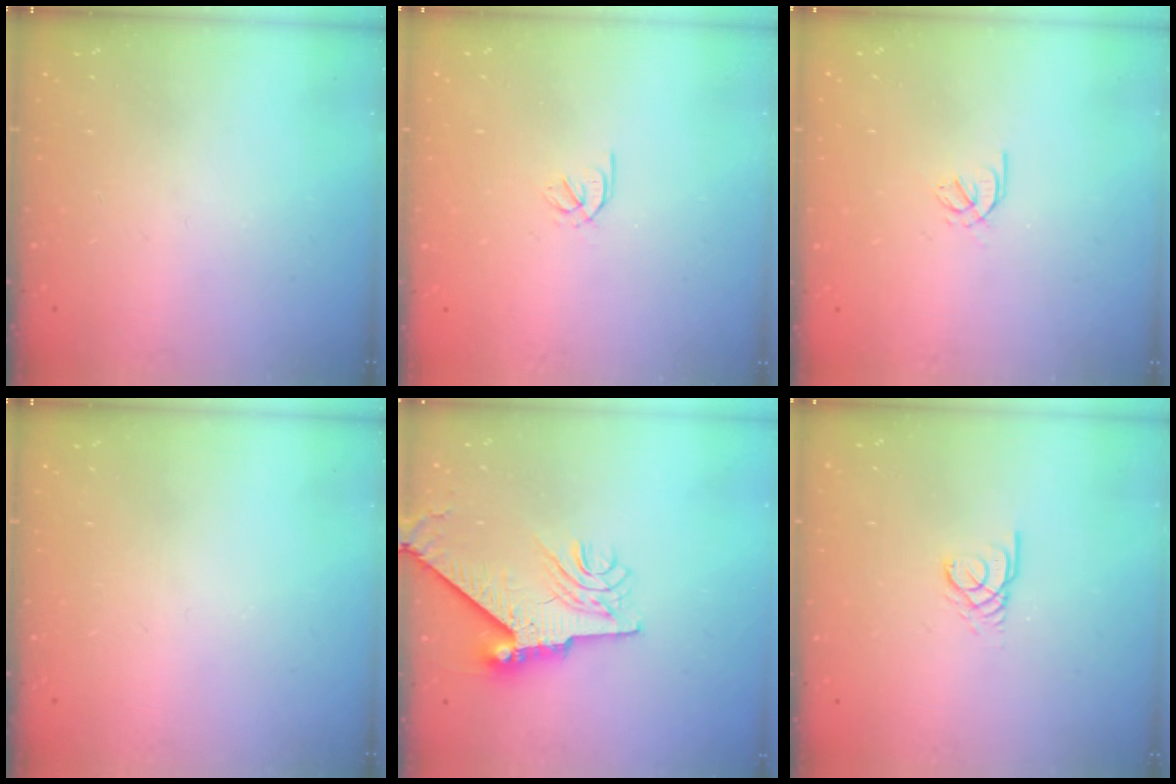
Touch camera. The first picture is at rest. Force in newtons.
{"total": 1.5, "press": 1.4, "slide": 0.5}
{"total": 2.0, "press": 1.9, "slide": 0.6}
{"total": 0.0}
{"total": 11.4, "press": 11.3, "slide": 1.5}
{"total": 2.4, "press": 2.4, "slide": 0.3}